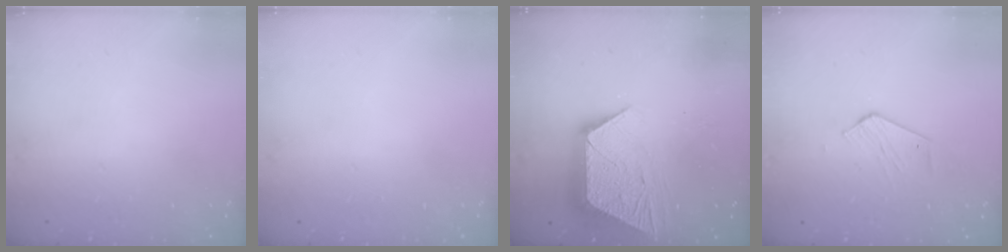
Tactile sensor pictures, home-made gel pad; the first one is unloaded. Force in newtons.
{"total": 0.0}
{"total": 13.4, "press": 13.3, "slide": 0.9}
{"total": 2.8, "press": 2.8, "slide": 0.4}